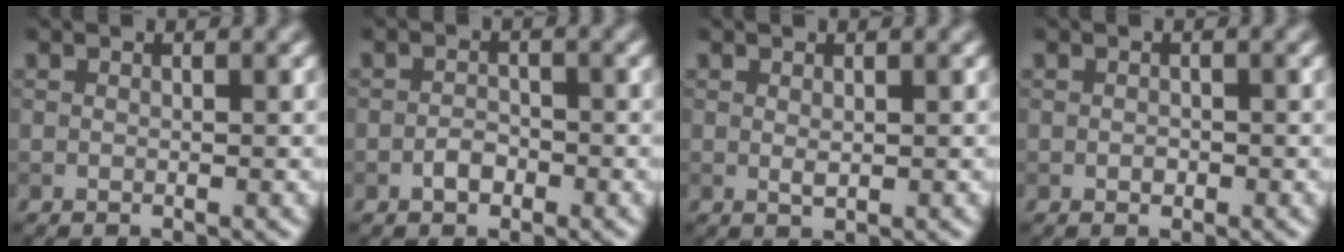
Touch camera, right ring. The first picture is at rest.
{"total": 1.5, "force": [-0.8, 0.9, 0.8], "torque": [-0.014, 0.003, -0.017]}
{"total": 0.8, "force": [0.2, 0.4, 0.7], "torque": [-0.013, -0.002, 0.004]}
{"total": 0.6, "force": [-0.1, 0.5, 0.3], "torque": [-0.004, -0.002, -0.003]}